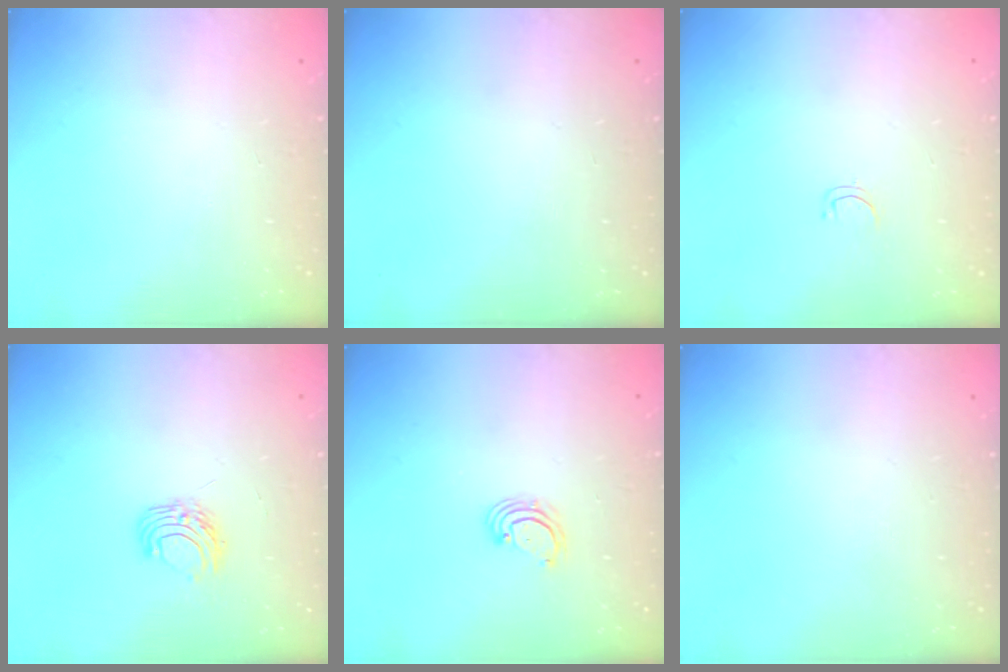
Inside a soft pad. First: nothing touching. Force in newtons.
{"total": 0.0}
{"total": 3.3, "press": 3.2, "slide": 0.2}
{"total": 6.9, "press": 6.9, "slide": 0.6}
{"total": 2.5, "press": 2.5, "slide": 0.3}
{"total": 0.0}